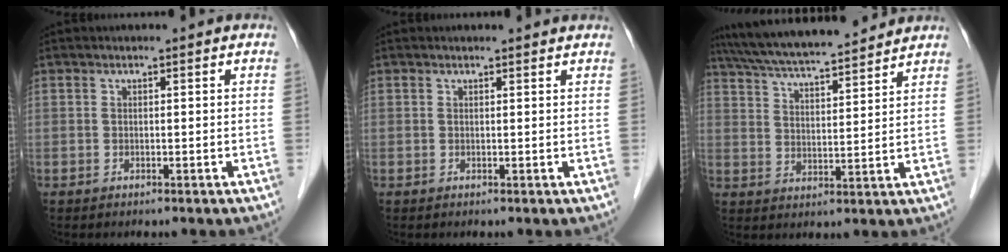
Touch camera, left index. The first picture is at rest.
{"total": 1.8, "force": [1.8, 0.4, 0.2], "torque": [-0.013, 0.005, 0.016]}
{"total": 16.1, "force": [14.5, 1.7, 6.8], "torque": [-0.123, 0.030, 0.233]}